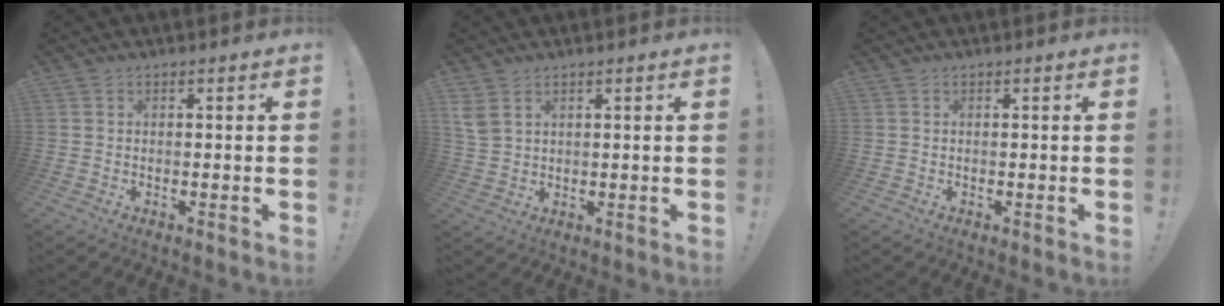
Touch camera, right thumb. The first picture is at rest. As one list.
[{"total": 4.3, "force": [2.5, 2.5, 2.5], "torque": [-0.055, -0.010, 0.048]}, {"total": 0.0}]